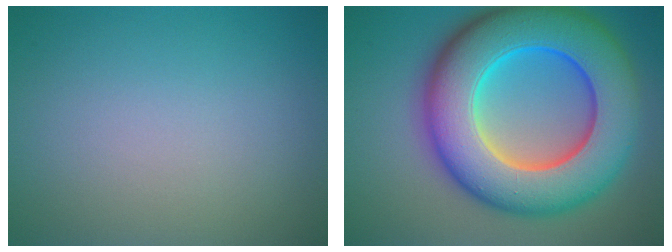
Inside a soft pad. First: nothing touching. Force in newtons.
{"total": 14.6, "press": 14.6, "slide": 0.3}